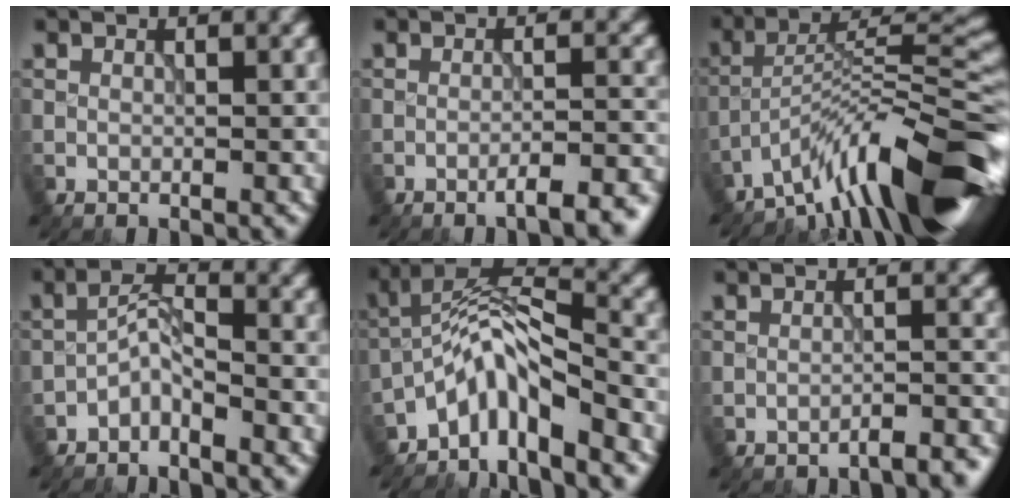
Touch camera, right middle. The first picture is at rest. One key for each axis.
{"total": 4.6, "fx": -2.9, "fy": 1.0, "fz": 3.5, "tx": -0.044, "ty": 0.008, "tz": -0.041}
{"total": 12.4, "fx": -8.4, "fy": 2.3, "fz": 8.8, "tx": -0.125, "ty": 0.022, "tz": -0.146}
{"total": 2.1, "fx": -1.6, "fy": 0.6, "fz": 1.2, "tx": -0.026, "ty": 0.012, "tz": -0.037}
{"total": 5.9, "fx": -3.9, "fy": 1.8, "fz": 4.1, "tx": -0.064, "ty": 0.009, "tz": -0.080}
{"total": 3.1, "fx": -2.7, "fy": 0.6, "fz": 1.4, "tx": -0.011, "ty": 0.008, "tz": -0.038}